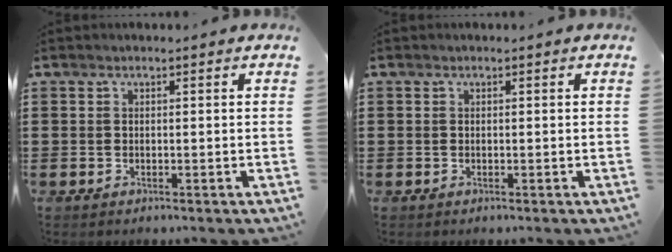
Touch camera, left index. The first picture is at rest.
{"total": 0.0}